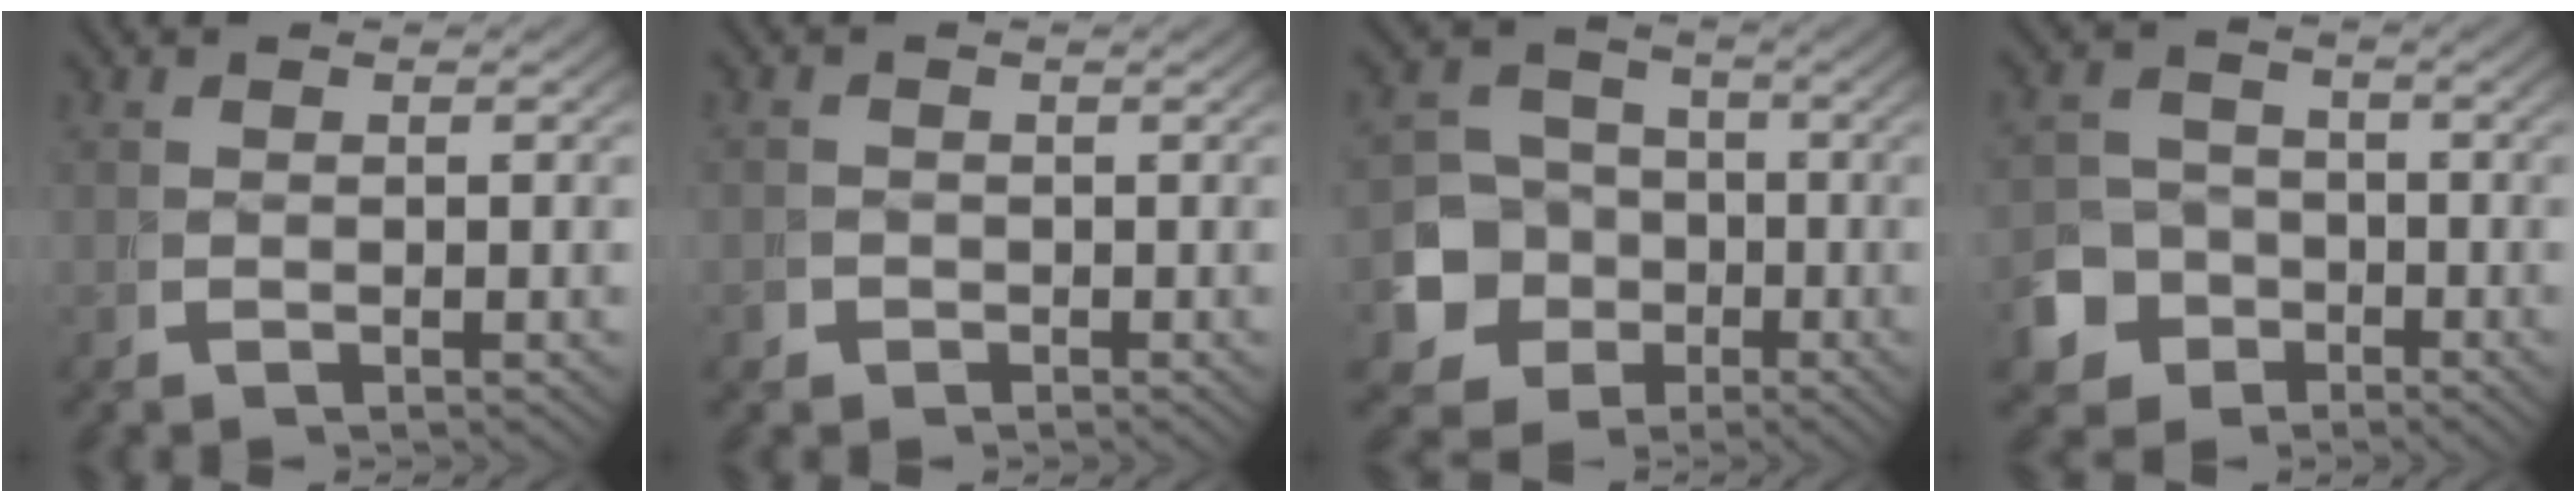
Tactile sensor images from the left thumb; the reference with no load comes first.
{"total": 2.3, "force": [-1.3, 1.8, -0.8], "torque": [0.015, -0.013, -0.023]}
{"total": 10.6, "force": [-3.3, 9.5, 3.6], "torque": [-0.060, -0.043, -0.053]}
{"total": 7.3, "force": [-3.7, 6.2, 1.5], "torque": [-0.016, -0.032, -0.059]}